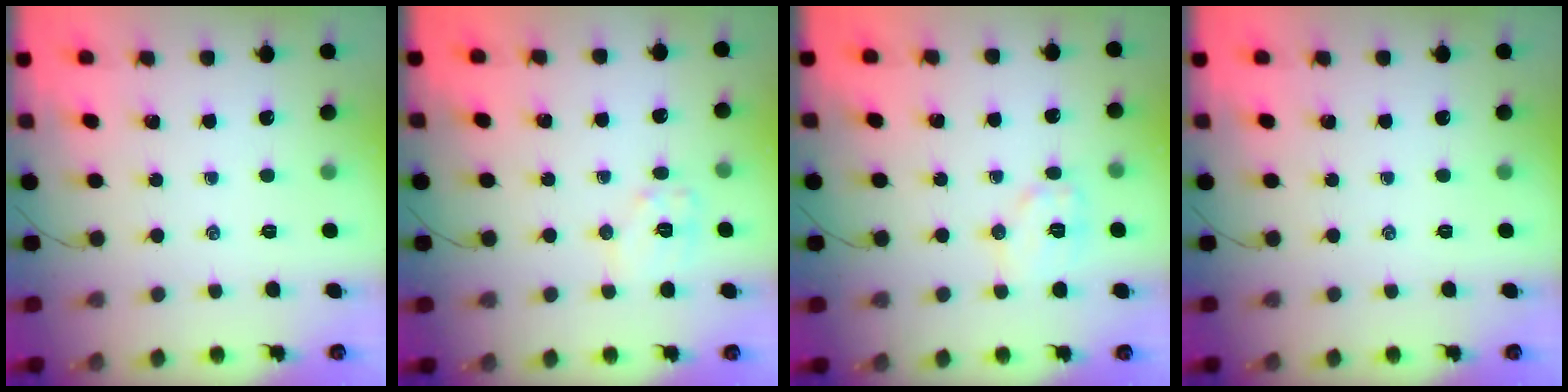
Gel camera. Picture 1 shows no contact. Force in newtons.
{"total": 7.3, "press": 7.3, "slide": 0.6}
{"total": 7.9, "press": 7.9, "slide": 0.5}
{"total": 0.0}